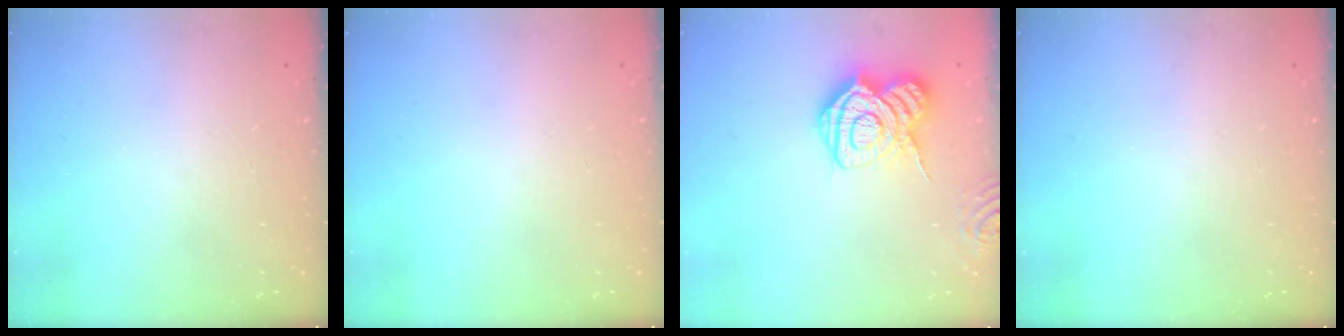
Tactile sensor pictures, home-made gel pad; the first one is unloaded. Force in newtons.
{"total": 0.0}
{"total": 13.5, "press": 13.5, "slide": 0.9}
{"total": 0.0}